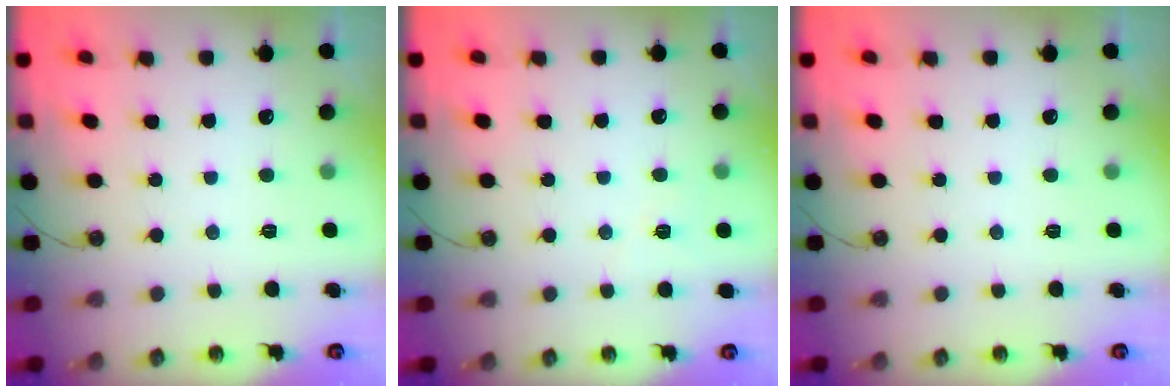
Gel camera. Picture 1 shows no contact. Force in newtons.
{"total": 4.8, "press": 4.1, "slide": 2.4}
{"total": 0.0}